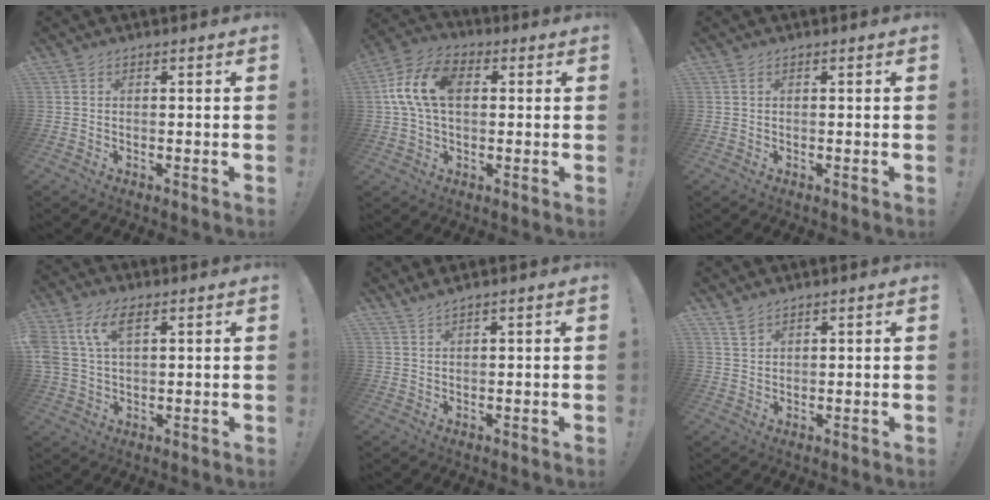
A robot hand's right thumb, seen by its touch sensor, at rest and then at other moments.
{"total": 13.7, "force": [2.0, 8.5, 10.6], "torque": [-0.207, 0.013, 0.038]}
{"total": 0.6, "force": [0.2, 0.0, 0.5], "torque": [-0.014, 0.001, 0.004]}
{"total": 9.3, "force": [3.9, 5.1, 6.7], "torque": [-0.150, 0.000, 0.074]}
{"total": 1.7, "force": [1.3, -0.5, 0.9], "torque": [-0.025, -0.004, 0.023]}
{"total": 3.0, "force": [2.5, 1.2, 1.2], "torque": [-0.014, -0.019, 0.045]}